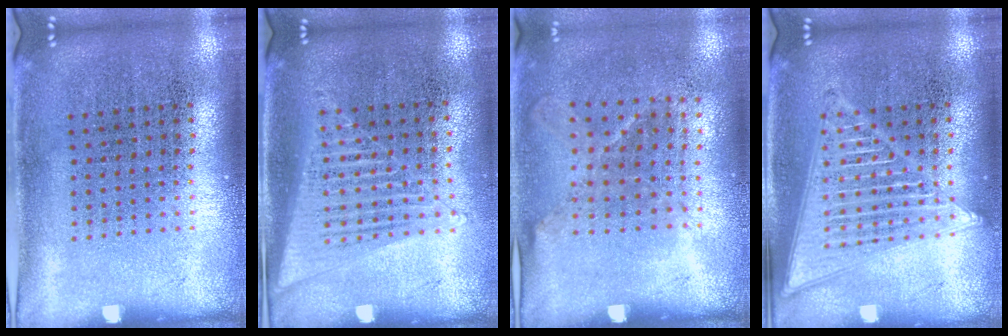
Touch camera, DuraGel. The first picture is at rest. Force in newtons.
{"total": 1.5, "press": 1.4, "slide": 0.5}
{"total": 1.2, "press": 0.9, "slide": 0.9}
{"total": 3.1, "press": 3.1, "slide": 0.3}